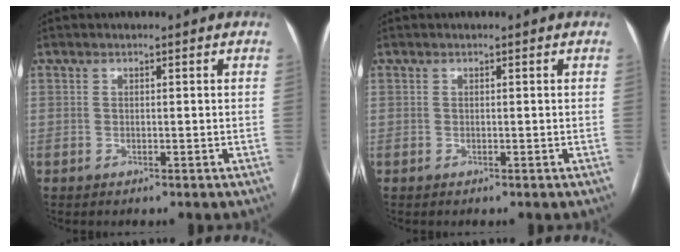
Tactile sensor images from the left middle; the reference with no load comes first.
{"total": 0.0}